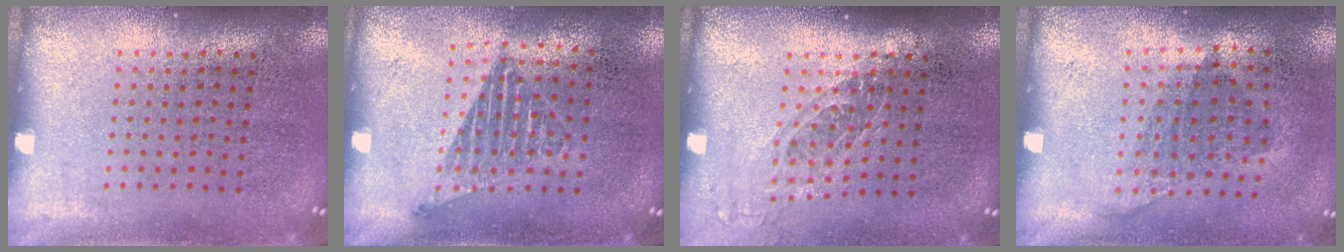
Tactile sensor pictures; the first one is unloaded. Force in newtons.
{"total": 1.2, "press": 1.0, "slide": 0.6}
{"total": 1.2, "press": 1.0, "slide": 0.7}
{"total": 1.1, "press": 0.8, "slide": 0.7}